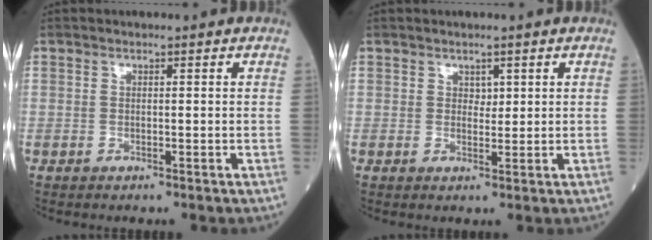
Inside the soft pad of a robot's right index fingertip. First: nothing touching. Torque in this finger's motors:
{"motor_torque": [-0.13, 0.03, -0.05, 0.00]}